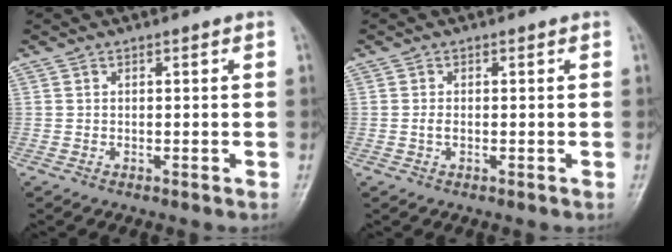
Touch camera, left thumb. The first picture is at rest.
{"total": 1.2, "force": [-0.1, 0.7, 0.9], "torque": [-0.016, -0.001, -0.004]}